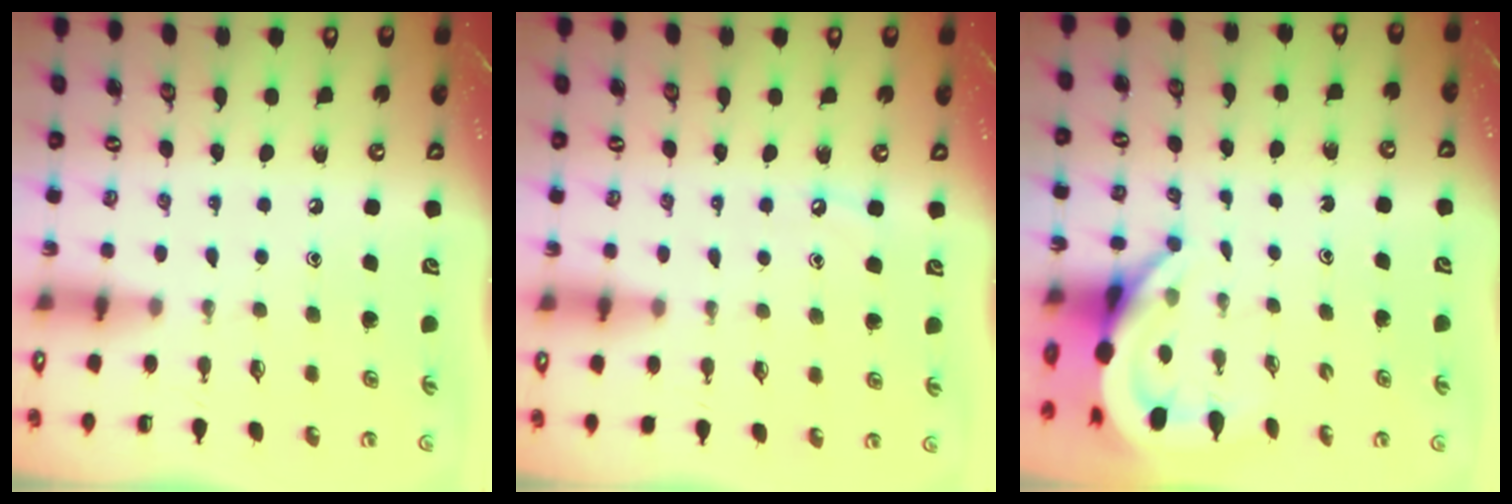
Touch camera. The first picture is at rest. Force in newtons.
{"total": 3.5, "press": 3.5, "slide": 0.5}
{"total": 6.6, "press": 6.6, "slide": 0.6}